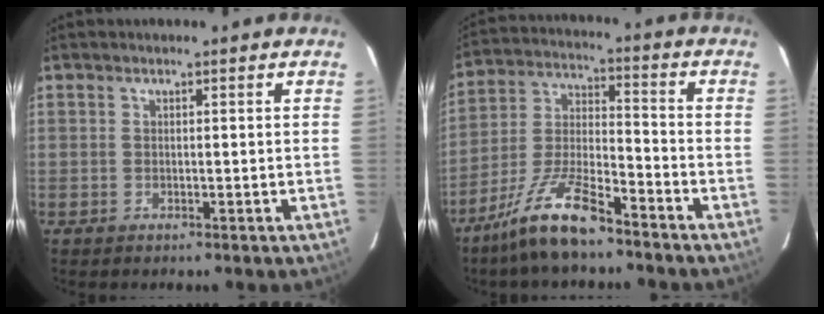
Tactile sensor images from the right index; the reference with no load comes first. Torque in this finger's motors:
{"motor_torque": [0.90, -1.24, 0.66, 0.19]}